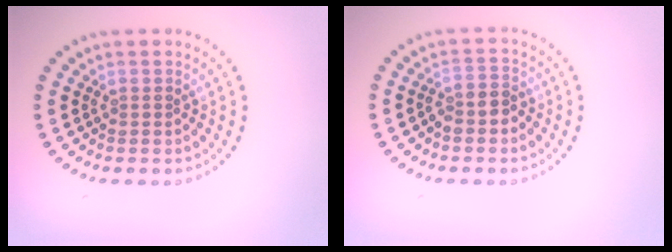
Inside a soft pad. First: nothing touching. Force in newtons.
{"total": 2.2, "press": 1.9, "slide": 1.2}